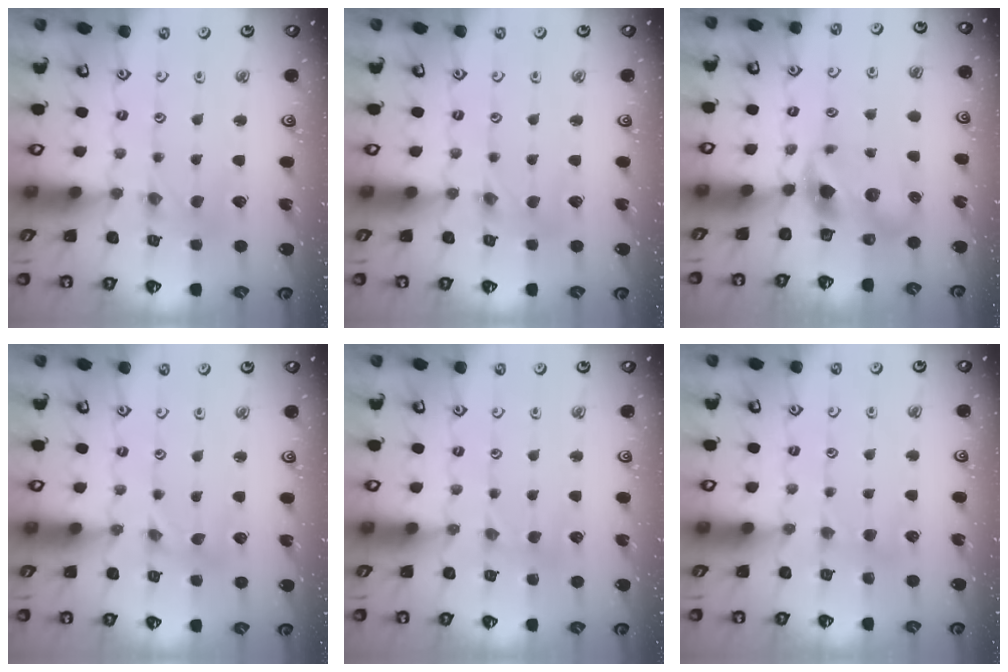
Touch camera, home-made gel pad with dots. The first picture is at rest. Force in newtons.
{"total": 1.2, "press": 1.1, "slide": 0.2}
{"total": 7.3, "press": 7.3, "slide": 0.9}
{"total": 0.0}
{"total": 2.7, "press": 2.7, "slide": 0.3}
{"total": 3.9, "press": 3.9, "slide": 0.4}